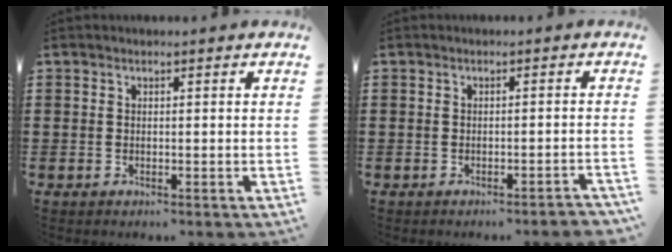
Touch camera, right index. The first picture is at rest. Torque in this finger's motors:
{"motor_torque": [0.03, -0.13, 0.23, 0.01]}